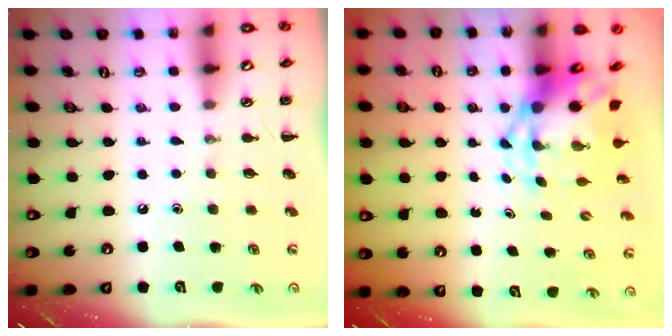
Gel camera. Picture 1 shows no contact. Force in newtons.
{"total": 5.7, "press": 5.6, "slide": 1.0}